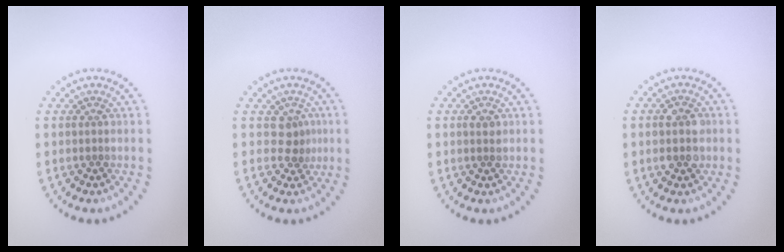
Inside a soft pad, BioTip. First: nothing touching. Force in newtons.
{"total": 1.8, "press": 1.3, "slide": 1.2}
{"total": 1.0, "press": 0.9, "slide": 0.2}
{"total": 3.0, "press": 2.9, "slide": 0.2}